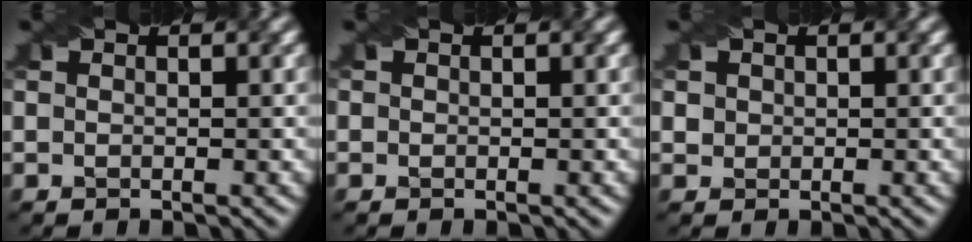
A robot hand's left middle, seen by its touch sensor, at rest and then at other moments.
{"total": 0.6, "force": [0.3, 0.4, 0.2], "torque": [0.001, 0.010, -0.003]}
{"total": 2.0, "force": [0.9, 1.6, 0.7], "torque": [-0.015, 0.012, 0.017]}